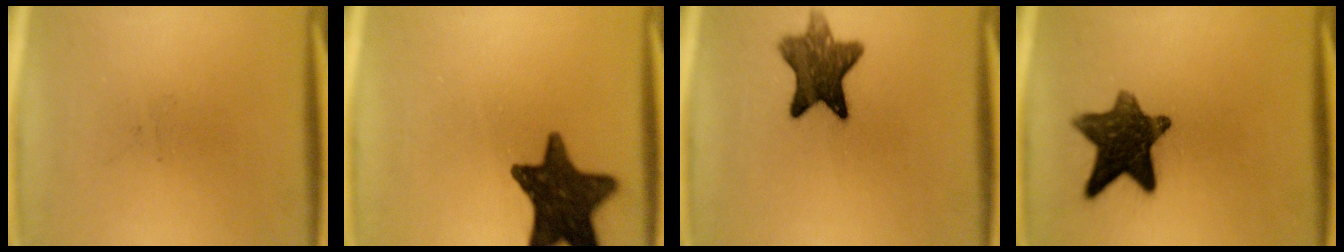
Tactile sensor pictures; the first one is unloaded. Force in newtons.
{"total": 14.7}
{"total": 9.5}
{"total": 11.8}